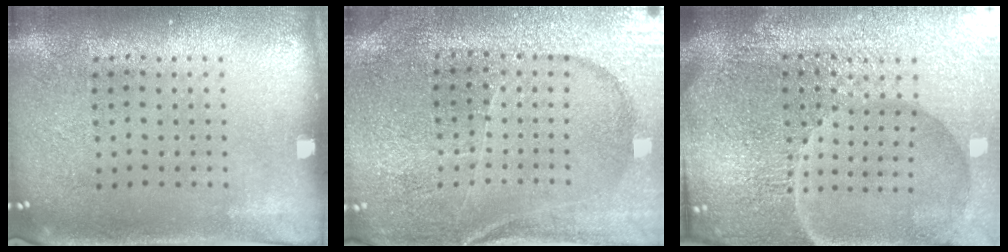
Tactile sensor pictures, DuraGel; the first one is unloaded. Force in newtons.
{"total": 3.1, "press": 3.0, "slide": 0.4}
{"total": 7.1, "press": 6.2, "slide": 3.4}